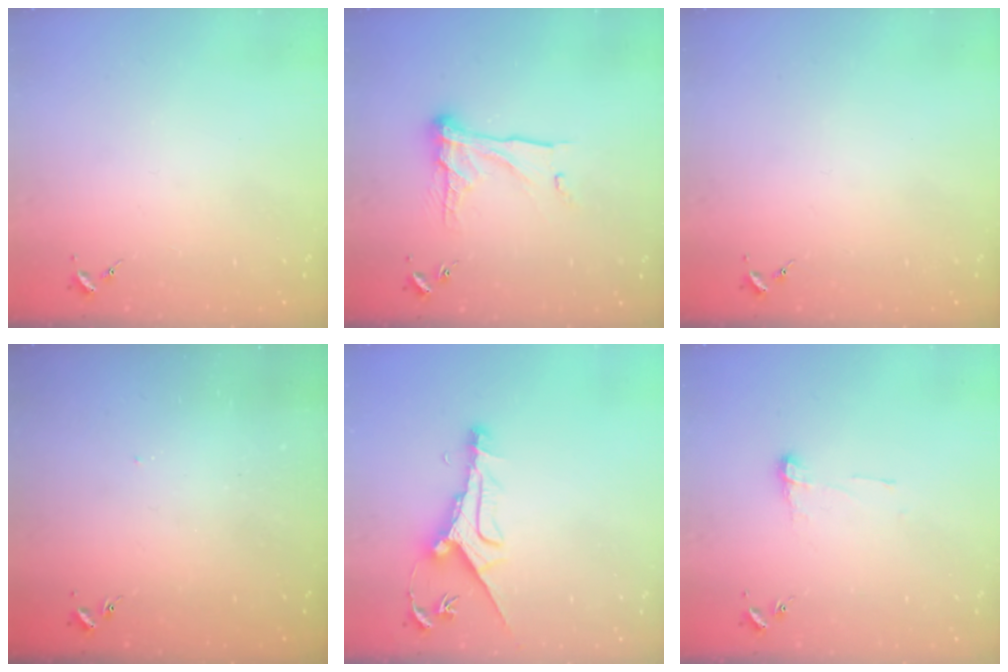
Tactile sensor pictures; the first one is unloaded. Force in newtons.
{"total": 13.4, "press": 13.4, "slide": 1.1}
{"total": 0.0}
{"total": 2.7, "press": 2.7, "slide": 0.1}
{"total": 12.3, "press": 12.2, "slide": 0.9}
{"total": 5.3, "press": 5.2, "slide": 0.5}